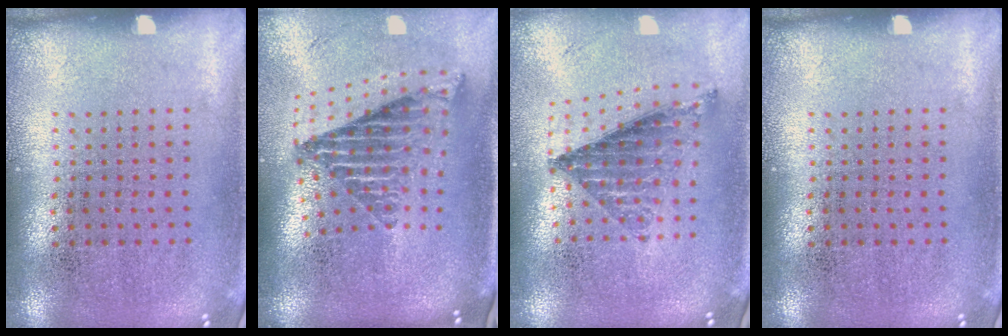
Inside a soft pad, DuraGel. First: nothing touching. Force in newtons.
{"total": 2.7, "press": 1.7, "slide": 2.1}
{"total": 0.9, "press": 0.9, "slide": 0.2}
{"total": 0.0}